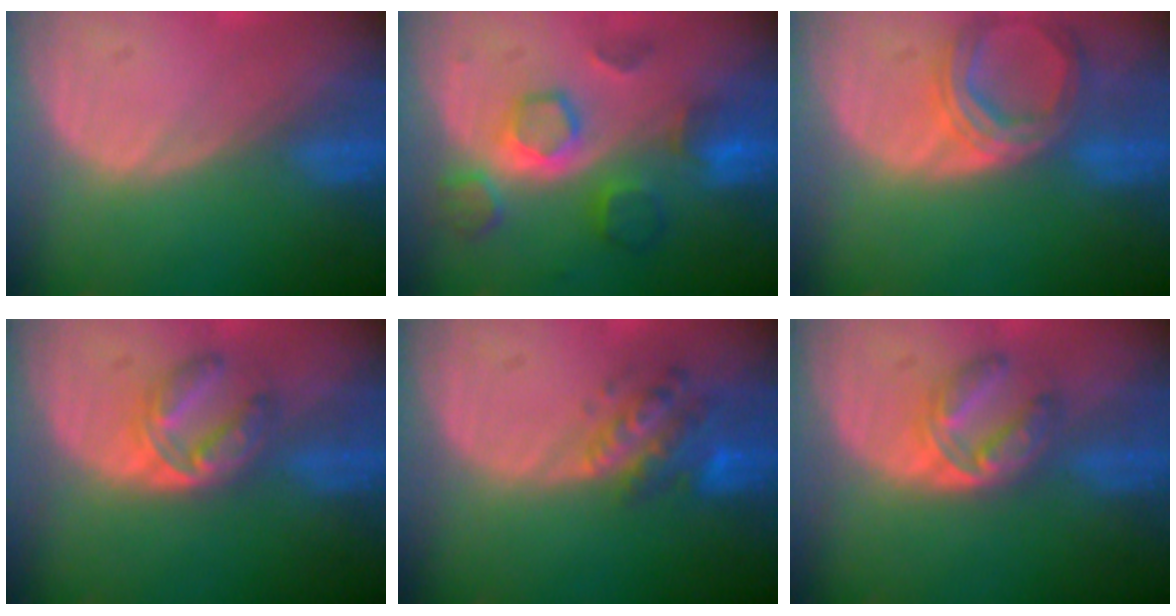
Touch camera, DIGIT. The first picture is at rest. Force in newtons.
{"total": 8.4, "press": 7.6, "slide": 3.6}
{"total": 6.9, "press": 6.3, "slide": 2.8}
{"total": 5.4, "press": 5.3, "slide": 1.2}
{"total": 5.9, "press": 5.6, "slide": 1.8}
{"total": 5.4, "press": 5.3, "slide": 1.2}